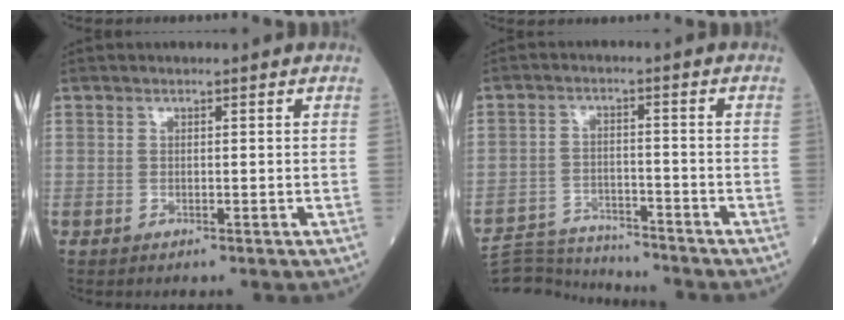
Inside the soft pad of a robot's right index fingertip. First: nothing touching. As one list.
[{"total": 9.6, "force": [-9.6, 0.6, 0.4], "torque": [-0.011, 0.007, -0.160]}]